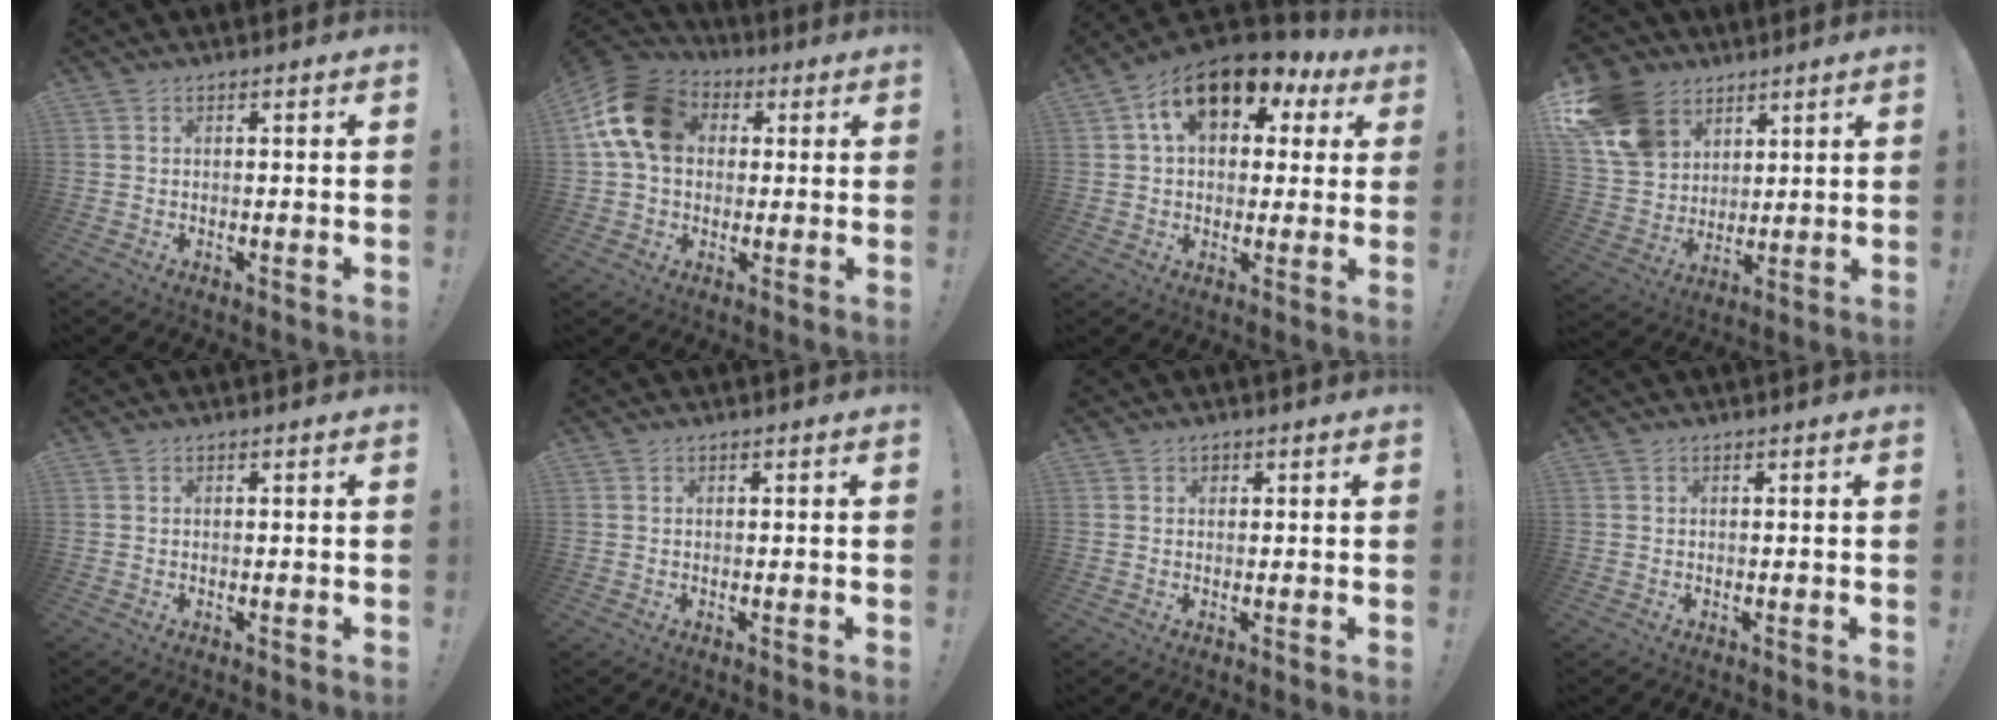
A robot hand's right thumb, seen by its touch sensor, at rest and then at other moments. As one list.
[{"total": 15.8, "force": [3.5, 11.8, 9.9], "torque": [-0.174, 0.005, 0.072]}, {"total": 14.9, "force": [7.1, 9.0, 9.6], "torque": [-0.148, -0.027, 0.126]}, {"total": 16.2, "force": [8.2, 12.2, 6.7], "torque": [-0.120, -0.040, 0.164]}, {"total": 0.0}, {"total": 0.0}, {"total": 1.1, "force": [0.5, 1.0, 0.2], "torque": [-0.001, 0.001, 0.007]}, {"total": 0.0}]